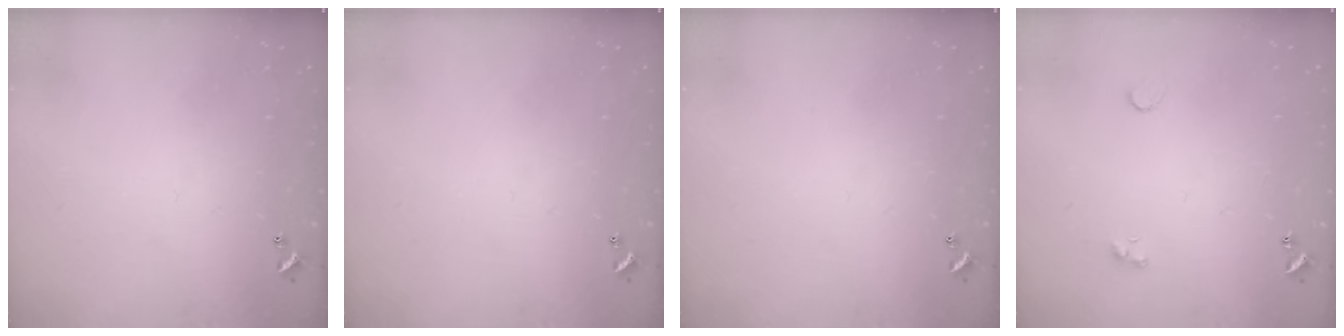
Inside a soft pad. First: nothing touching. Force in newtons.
{"total": 0.0}
{"total": 0.0}
{"total": 4.0, "press": 3.8, "slide": 1.1}